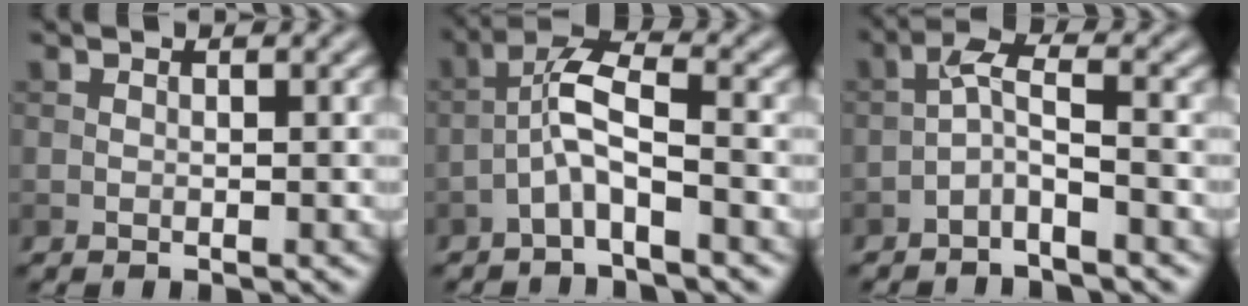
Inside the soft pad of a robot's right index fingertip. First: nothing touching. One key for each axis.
{"total": 4.0, "fx": -1.9, "fy": 1.0, "fz": 3.4, "tx": -0.072, "ty": 0.017, "tz": -0.043}
{"total": 2.8, "fx": -1.7, "fy": 0.5, "fz": 2.1, "tx": -0.045, "ty": 0.013, "tz": -0.040}